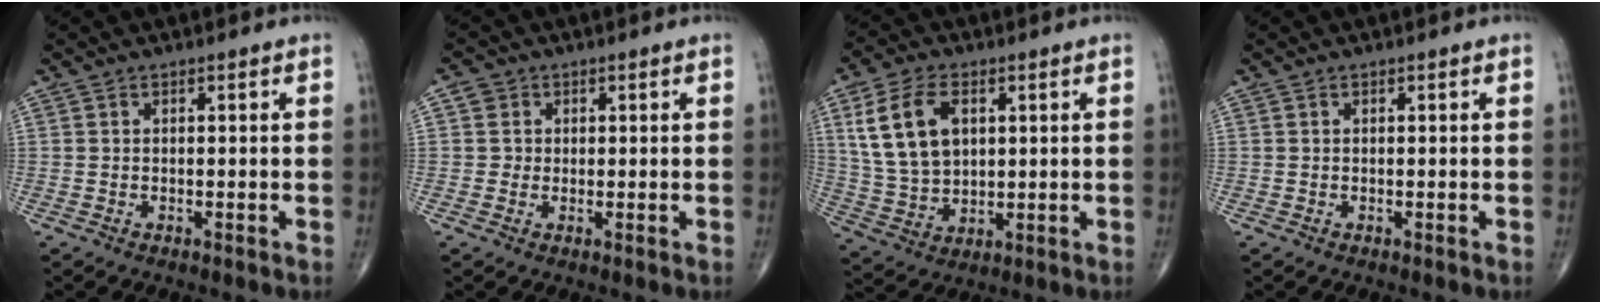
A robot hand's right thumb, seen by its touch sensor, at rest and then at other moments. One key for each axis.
{"total": 2.6, "fx": 0.5, "fy": 2.5, "fz": 0.4, "tx": 0.009, "ty": 0.002, "tz": 0.004}
{"total": 12.6, "fx": 3.9, "fy": 7.9, "fz": 9.0, "tx": -0.169, "ty": -0.006, "tz": 0.083}
{"total": 0.0}